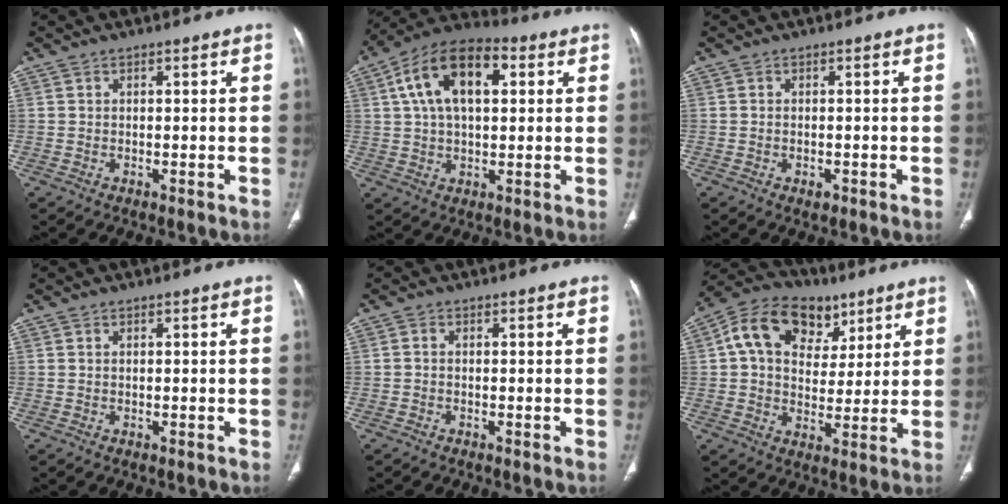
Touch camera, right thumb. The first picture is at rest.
{"total": 15.4, "force": [4.3, 8.4, 12.2], "torque": [-0.203, 0.021, 0.066]}
{"total": 1.3, "force": [-0.6, 0.8, 0.8], "torque": [-0.010, 0.005, -0.007]}
{"total": 0.0}
{"total": 0.6, "force": [-0.2, 0.3, 0.5], "torque": [-0.008, 0.000, -0.008]}
{"total": 15.9, "force": [6.5, 11.4, 8.9], "torque": [-0.125, 0.004, 0.106]}